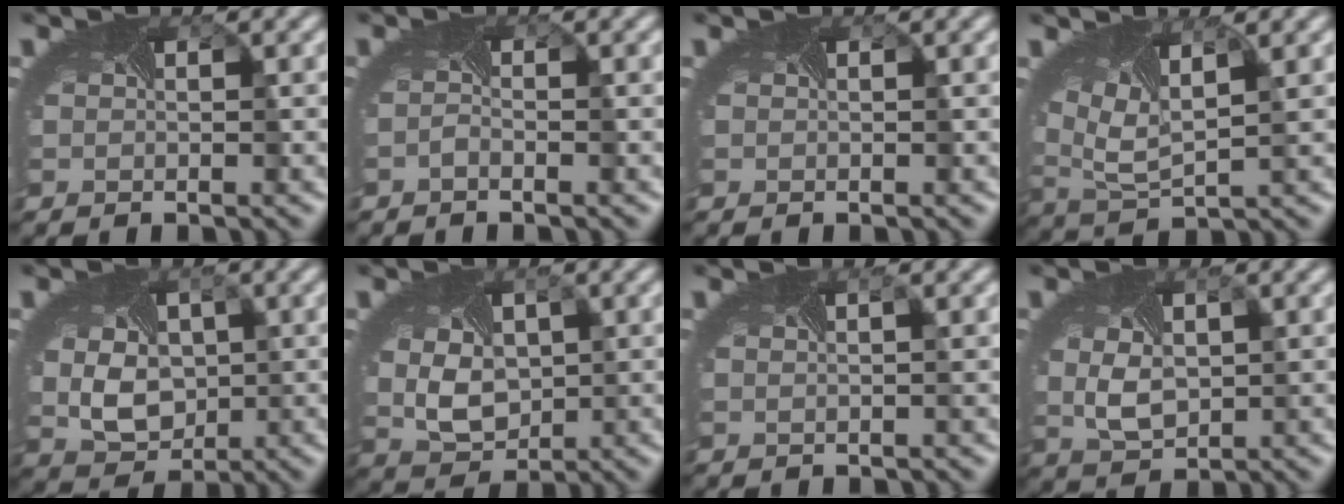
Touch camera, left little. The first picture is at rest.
{"total": 0.8, "force": [-0.7, -0.4, 0.1], "torque": [-0.012, 0.000, -0.014]}
{"total": 0.0}
{"total": 6.1, "force": [2.7, 2.7, 4.7], "torque": [-0.102, 0.013, 0.056]}
{"total": 4.9, "force": [0.0, 3.8, 3.1], "torque": [-0.067, -0.009, 0.013]}
{"total": 4.5, "force": [0.3, 3.4, 2.9], "torque": [-0.070, -0.007, 0.020]}
{"total": 0.9, "force": [0.6, 0.3, 0.6], "torque": [-0.012, 0.010, 0.011]}
{"total": 3.5, "force": [0.2, 2.5, 2.5], "torque": [-0.063, -0.006, 0.023]}